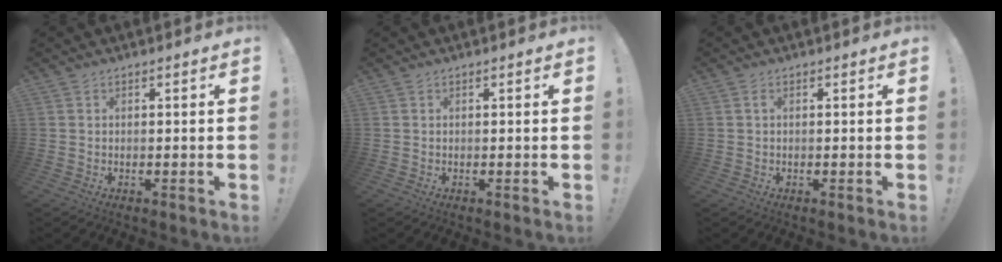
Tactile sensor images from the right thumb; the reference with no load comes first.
{"total": 0.0}
{"total": 0.8, "force": [0.0, 0.1, 0.8], "torque": [-0.016, 0.002, 0.000]}